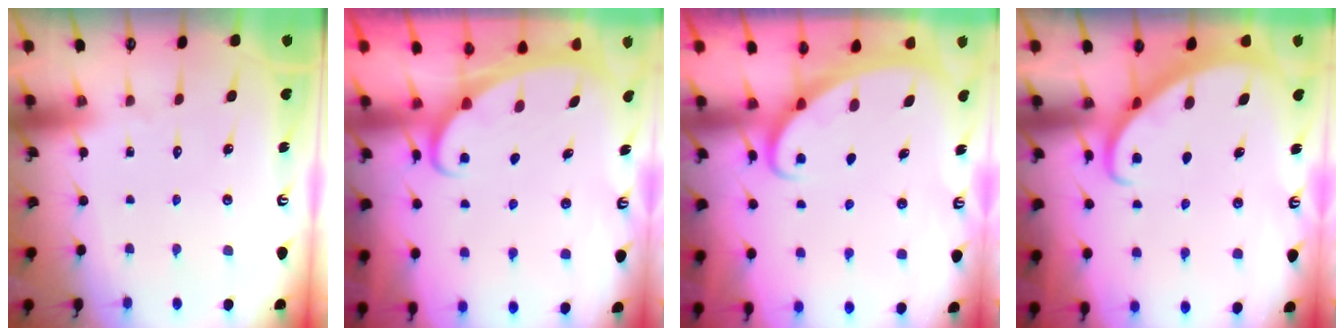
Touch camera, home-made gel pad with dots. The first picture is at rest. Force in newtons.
{"total": 2.4, "press": 2.4, "slide": 0.3}
{"total": 2.0, "press": 2.0, "slide": 0.0}
{"total": 2.6, "press": 2.6, "slide": 0.1}